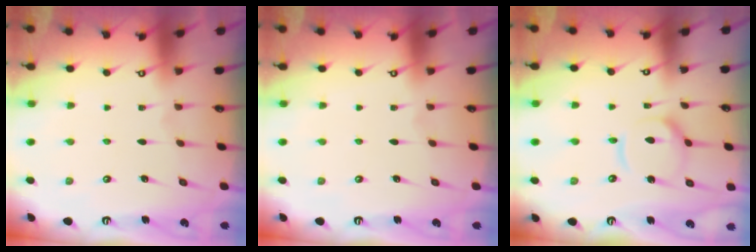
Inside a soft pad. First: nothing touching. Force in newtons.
{"total": 0.0}
{"total": 10.1, "press": 10.0, "slide": 1.2}